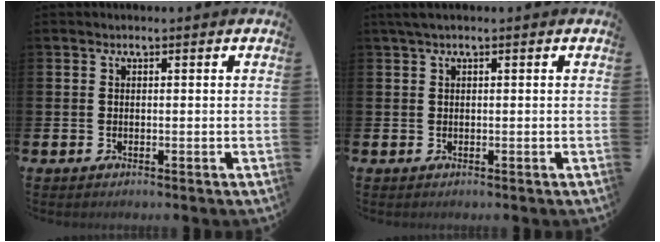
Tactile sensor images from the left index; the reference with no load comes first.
{"total": 1.2, "force": [0.7, 0.1, 1.0], "torque": [-0.025, 0.007, 0.013]}